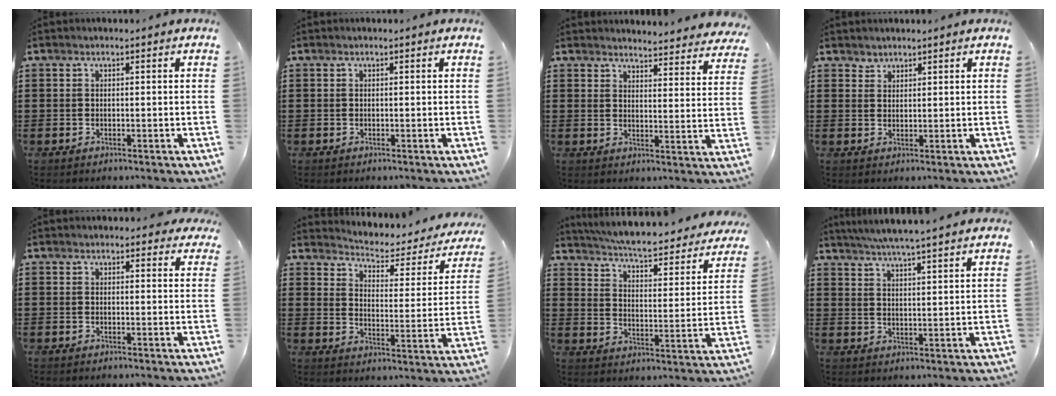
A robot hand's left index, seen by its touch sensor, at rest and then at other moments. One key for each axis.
{"total": 0.0}
{"total": 4.0, "fx": 4.0, "fy": 0.1, "fz": 0.6, "tx": -0.021, "ty": -0.026, "tz": 0.069}
{"total": 1.7, "fx": 1.6, "fy": 0.7, "fz": -0.2, "tx": 0.001, "ty": 0.002, "tz": 0.032}
{"total": 1.8, "fx": 1.6, "fy": 0.9, "fz": 0.2, "tx": -0.003, "ty": 0.000, "tz": 0.028}
{"total": 2.9, "fx": 2.6, "fy": 0.8, "fz": 1.0, "tx": -0.039, "ty": -0.023, "tz": 0.033}
{"total": 5.3, "fx": 4.8, "fy": -0.1, "fz": 2.2, "tx": -0.067, "ty": -0.042, "tz": 0.076}
{"total": 5.1, "fx": 4.8, "fy": -1.0, "fz": 1.6, "tx": -0.046, "ty": -0.026, "tz": 0.082}